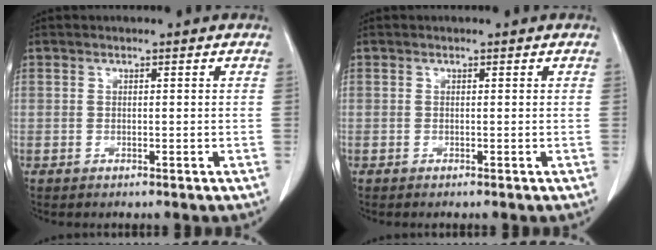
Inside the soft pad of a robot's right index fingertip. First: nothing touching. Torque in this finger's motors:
{"motor_torque": [-0.04, 0.01, 0.03, 0.01]}